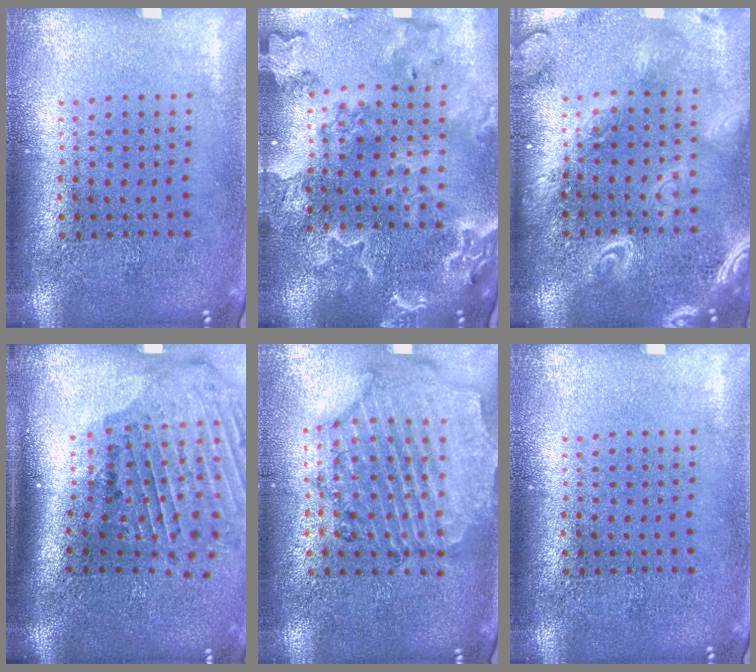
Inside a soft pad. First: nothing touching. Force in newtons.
{"total": 3.3, "press": 2.9, "slide": 1.5}
{"total": 3.8, "press": 3.7, "slide": 0.5}
{"total": 2.0, "press": 1.7, "slide": 1.1}
{"total": 1.6, "press": 1.6, "slide": 0.3}
{"total": 0.0}